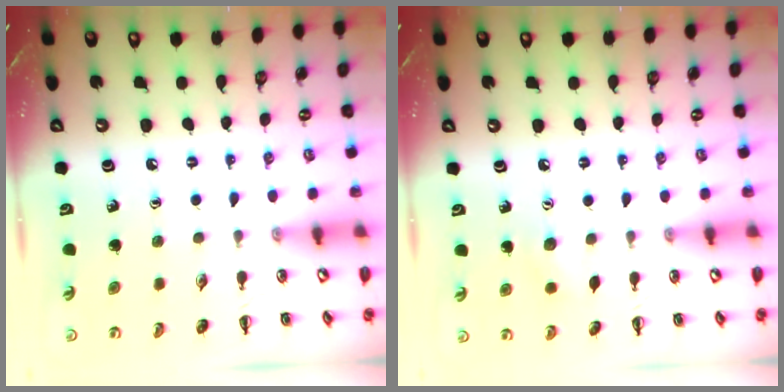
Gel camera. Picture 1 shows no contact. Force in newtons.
{"total": 6.0, "press": 5.8, "slide": 1.5}